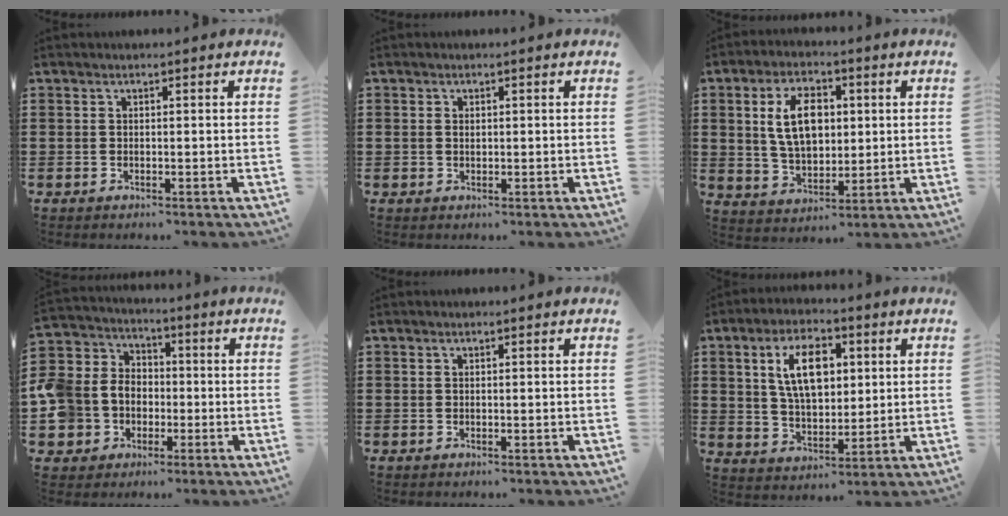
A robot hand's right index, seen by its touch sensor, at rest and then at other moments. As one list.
[{"total": 0.8, "force": [0.1, 0.7, 0.5], "torque": [-0.012, 0.003, 0.003]}, {"total": 9.5, "force": [1.8, 5.6, 7.4], "torque": [-0.152, 0.010, 0.025]}, {"total": 8.5, "force": [-1.6, 8.2, 1.9], "torque": [-0.093, 0.007, -0.032]}, {"total": 0.0}, {"total": 9.3, "force": [2.8, 5.0, 7.4], "torque": [-0.156, 0.012, 0.044]}]